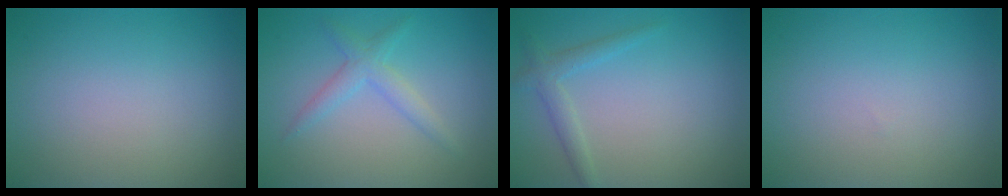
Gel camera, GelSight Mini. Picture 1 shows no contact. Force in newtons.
{"total": 2.2, "press": 2.2, "slide": 0.1}
{"total": 1.8, "press": 1.8, "slide": 0.1}
{"total": 0.0}